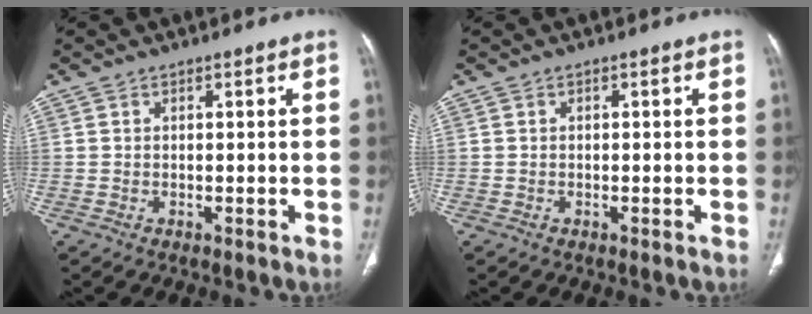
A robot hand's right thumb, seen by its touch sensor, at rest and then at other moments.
{"total": 0.0}